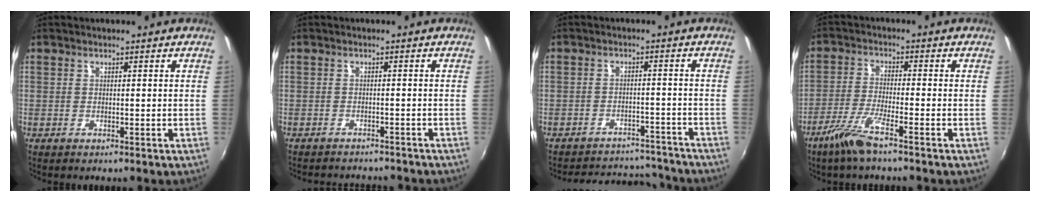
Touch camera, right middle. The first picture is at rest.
{"total": 7.3, "force": [-6.7, 1.8, 2.2], "torque": [-0.053, -0.012, -0.092]}
{"total": 14.3, "force": [-12.8, 5.4, 3.4], "torque": [-0.076, 0.038, -0.151]}
{"total": 7.0, "force": [-4.8, 0.1, 5.0], "torque": [-0.116, -0.009, -0.095]}